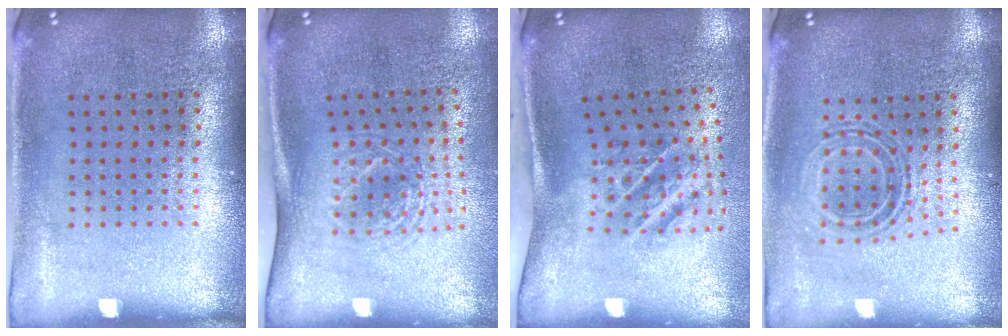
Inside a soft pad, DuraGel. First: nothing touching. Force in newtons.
{"total": 1.7, "press": 1.3, "slide": 1.2}
{"total": 2.2, "press": 1.3, "slide": 1.8}
{"total": 0.8, "press": 0.8, "slide": 0.3}